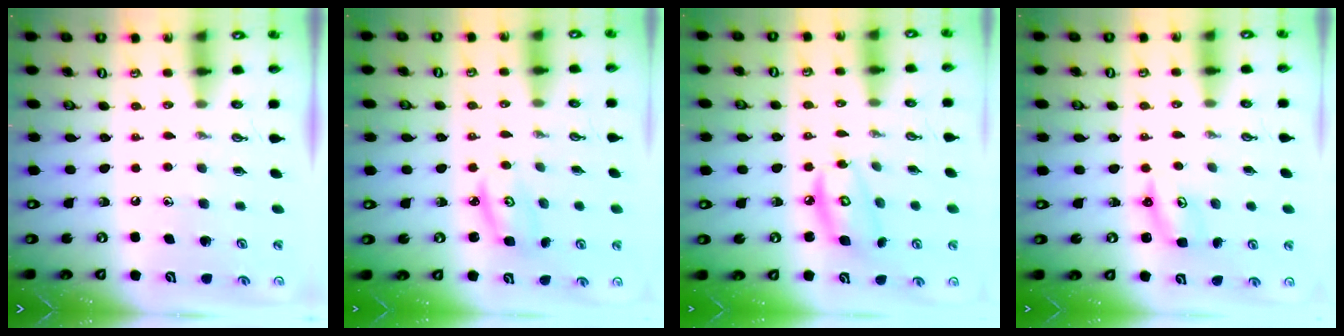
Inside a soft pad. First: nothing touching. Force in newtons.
{"total": 2.8, "press": 2.8, "slide": 0.2}
{"total": 7.9, "press": 7.8, "slide": 0.6}
{"total": 2.9, "press": 2.9, "slide": 0.3}